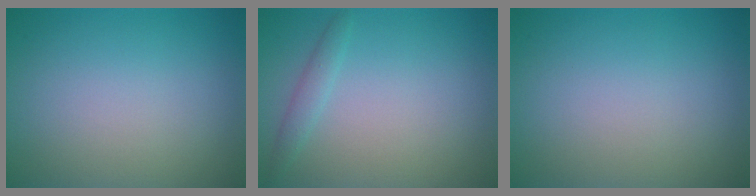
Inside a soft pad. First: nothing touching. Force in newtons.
{"total": 1.3, "press": 1.3, "slide": 0.1}
{"total": 0.0}